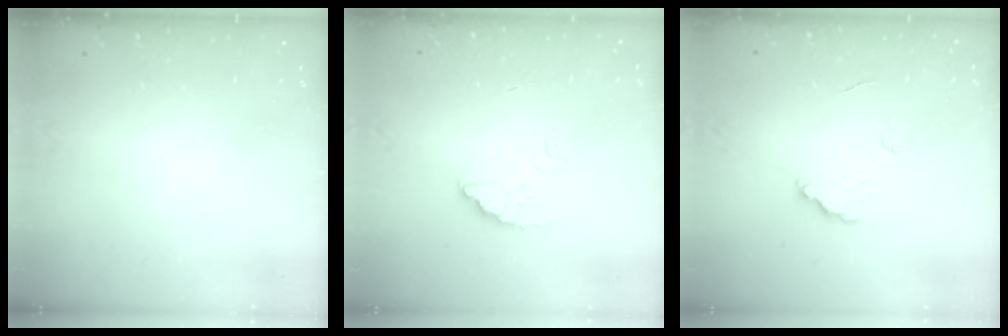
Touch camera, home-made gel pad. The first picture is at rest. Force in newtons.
{"total": 3.1, "press": 3.1, "slide": 0.2}
{"total": 6.6, "press": 6.6, "slide": 0.5}